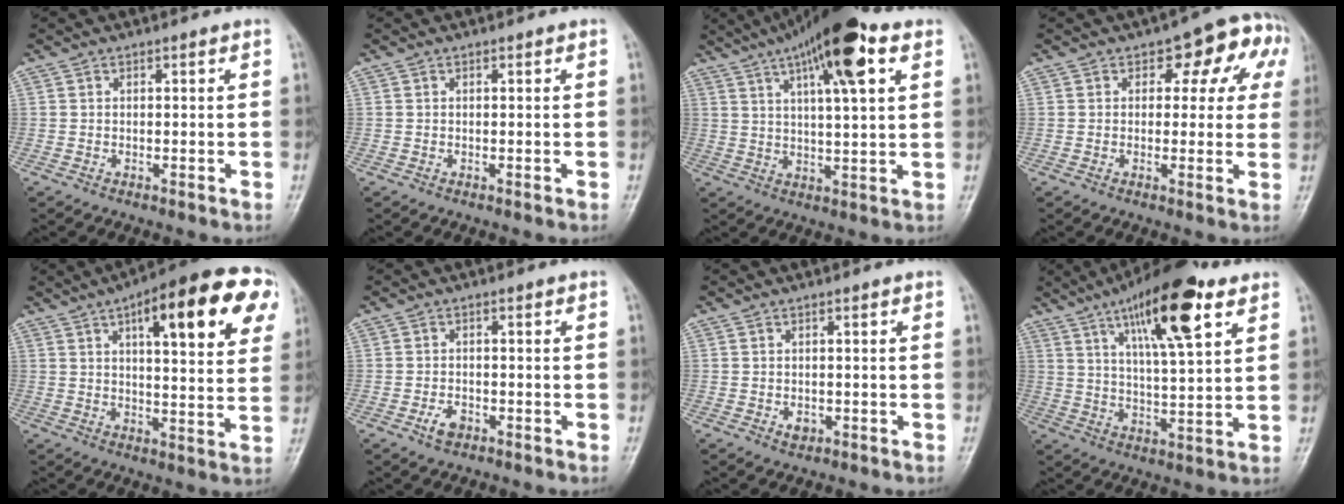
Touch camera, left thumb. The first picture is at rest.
{"total": 0.0}
{"total": 16.4, "force": [8.1, 4.1, 13.6], "torque": [-0.206, -0.005, 0.128]}
{"total": 9.8, "force": [3.4, 6.1, 6.9], "torque": [-0.024, 0.010, 0.031]}
{"total": 20.3, "force": [8.4, 6.5, 17.3], "torque": [-0.205, 0.003, 0.107]}
{"total": 2.6, "force": [-1.5, 1.6, 1.4], "torque": [-0.025, 0.005, -0.024]}
{"total": 1.5, "force": [-0.6, 1.2, 0.7], "torque": [-0.005, 0.001, -0.004]}
{"total": 17.0, "force": [8.9, 4.5, 13.8], "torque": [-0.204, -0.028, 0.145]}